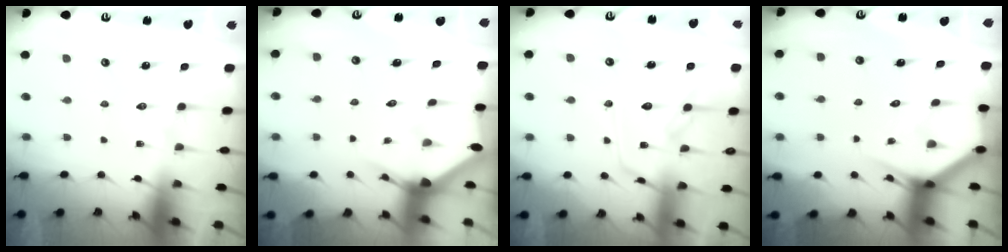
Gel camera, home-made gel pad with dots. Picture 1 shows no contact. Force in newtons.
{"total": 2.8, "press": 2.8, "slide": 0.2}
{"total": 13.2, "press": 13.1, "slide": 1.2}
{"total": 3.4, "press": 3.4, "slide": 0.3}